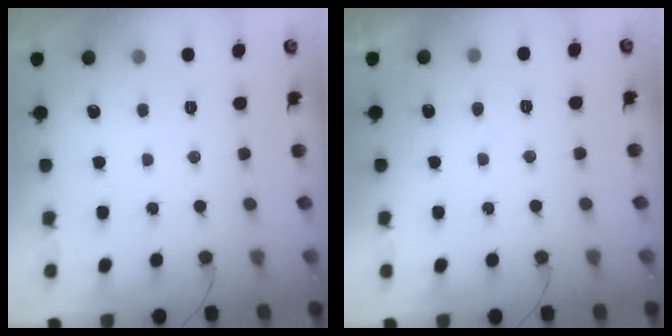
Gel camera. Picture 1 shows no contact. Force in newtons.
{"total": 3.8, "press": 3.8, "slide": 0.2}